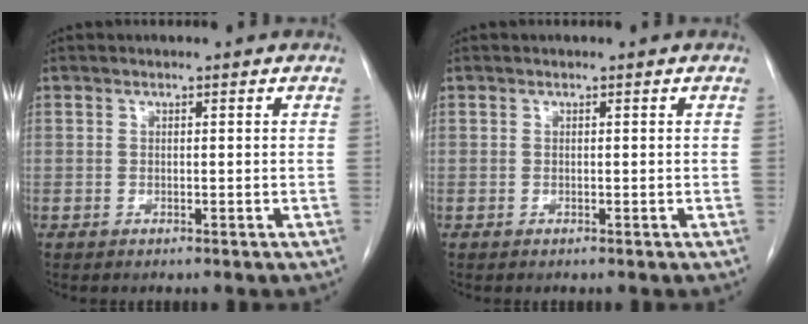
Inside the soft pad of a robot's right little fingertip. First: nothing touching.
{"total": 0.0}